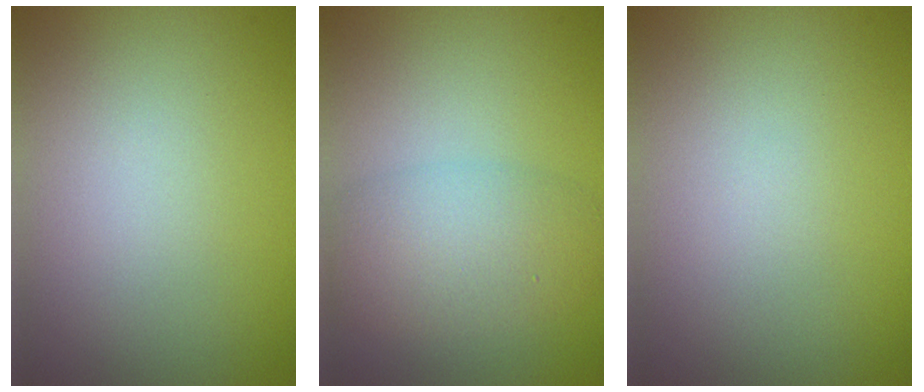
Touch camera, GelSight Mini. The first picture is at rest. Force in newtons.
{"total": 4.5, "press": 4.5, "slide": 0.1}
{"total": 0.0}